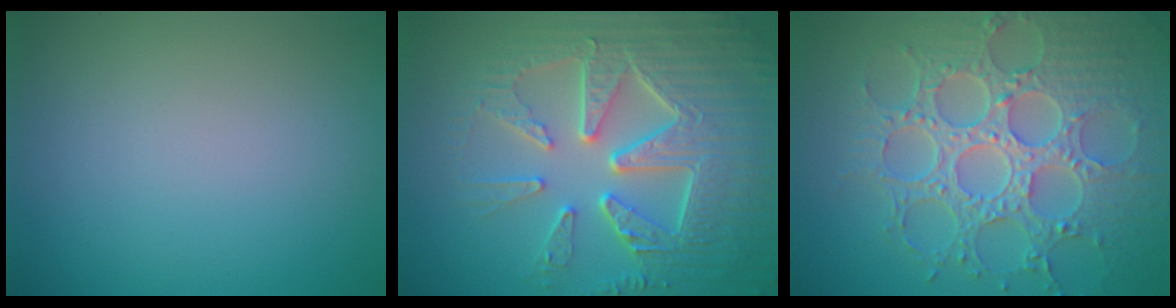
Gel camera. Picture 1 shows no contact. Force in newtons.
{"total": 9.0, "press": 6.6, "slide": 6.1}
{"total": 8.7, "press": 6.5, "slide": 5.8}